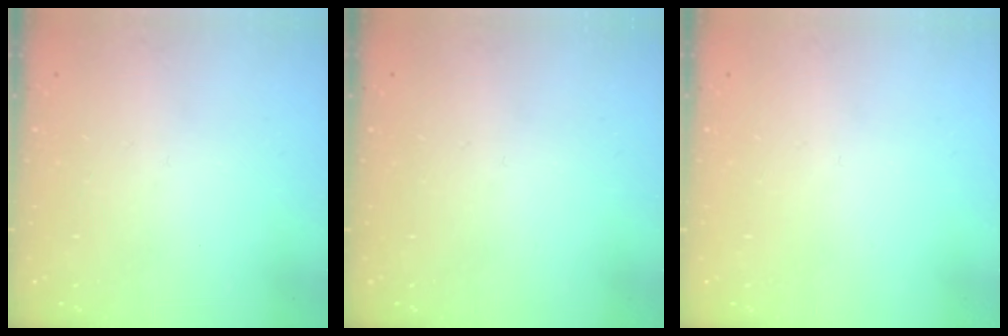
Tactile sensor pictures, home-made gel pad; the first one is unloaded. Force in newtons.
{"total": 0.0}
{"total": 0.0}